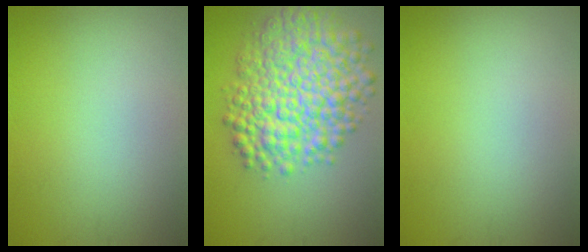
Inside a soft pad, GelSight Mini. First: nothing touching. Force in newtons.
{"total": 9.5, "press": 9.5, "slide": 0.3}
{"total": 0.0}